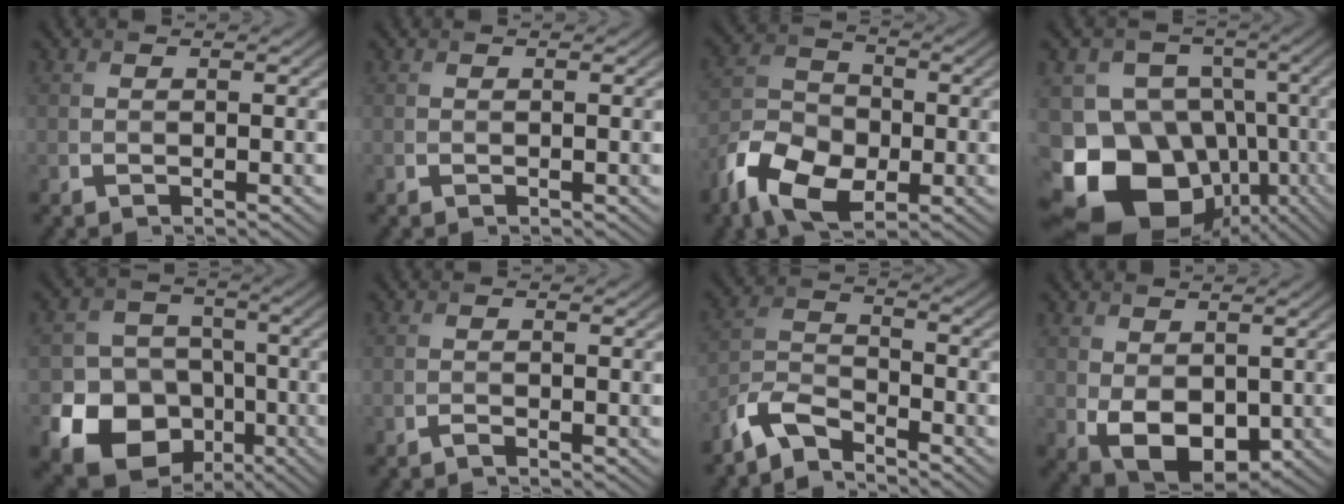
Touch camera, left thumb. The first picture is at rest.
{"total": 0.0}
{"total": 10.4, "force": [-5.3, 6.4, 6.4], "torque": [-0.141, -0.017, -0.113]}
{"total": 19.0, "force": [-7.5, 15.3, 8.3], "torque": [-0.166, -0.034, -0.108]}
{"total": 16.0, "force": [-6.9, 13.2, 5.9], "torque": [-0.135, -0.053, -0.127]}
{"total": 0.7, "force": [-0.6, 0.0, 0.4], "torque": [-0.007, 0.000, -0.014]}
{"total": 6.0, "force": [-5.1, 1.6, 2.7], "torque": [-0.064, -0.003, -0.118]}
{"total": 6.7, "force": [-0.8, 4.3, 5.0], "torque": [-0.104, -0.018, -0.007]}